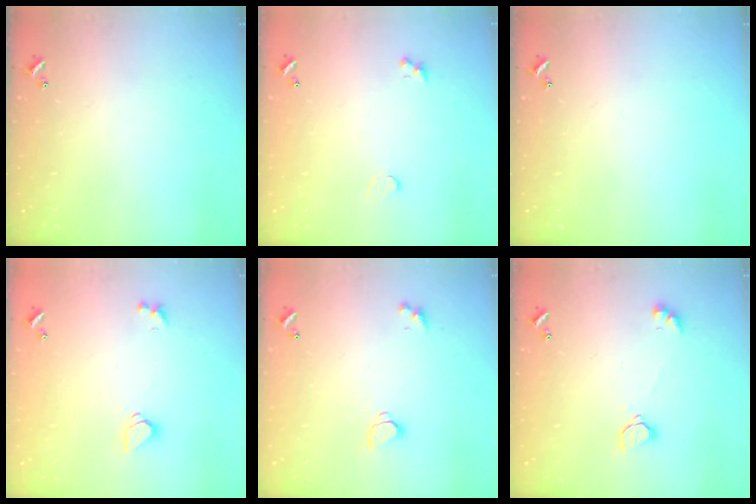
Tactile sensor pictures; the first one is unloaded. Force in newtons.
{"total": 0.8, "press": 0.7, "slide": 0.4}
{"total": 0.0}
{"total": 1.3, "press": 1.2, "slide": 0.4}
{"total": 1.6, "press": 1.5, "slide": 0.4}
{"total": 2.2, "press": 2.2, "slide": 0.2}